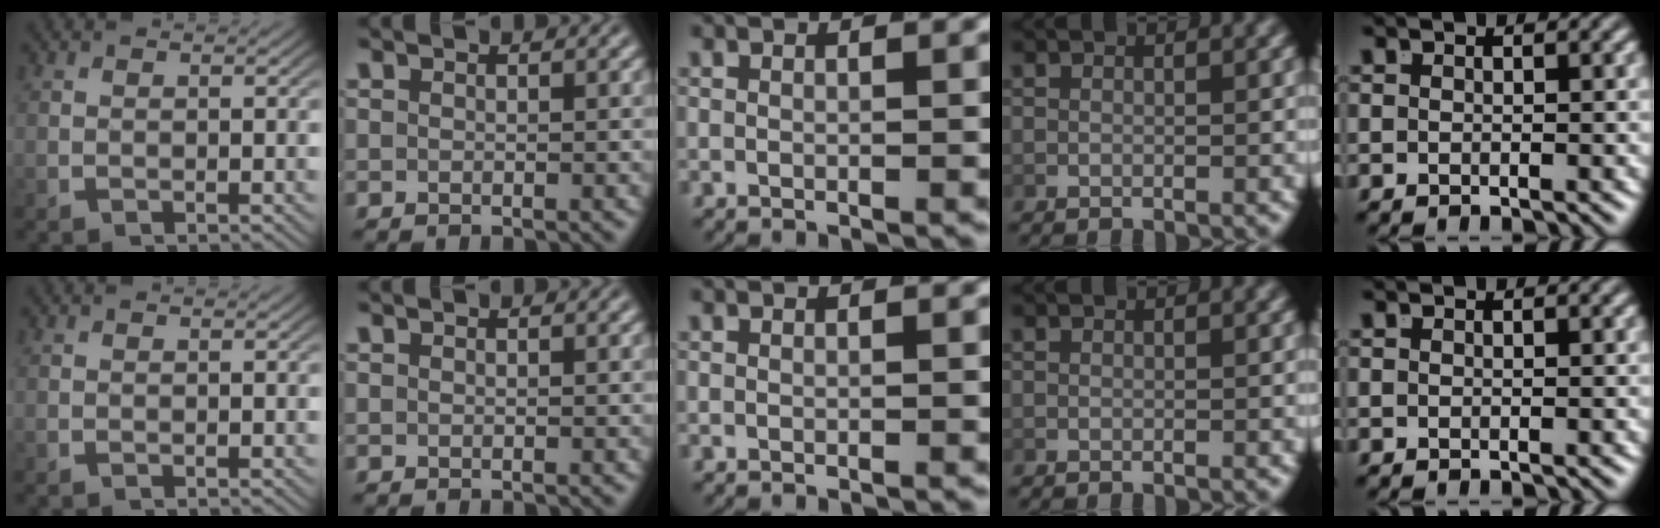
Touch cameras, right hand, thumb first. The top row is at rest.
{}